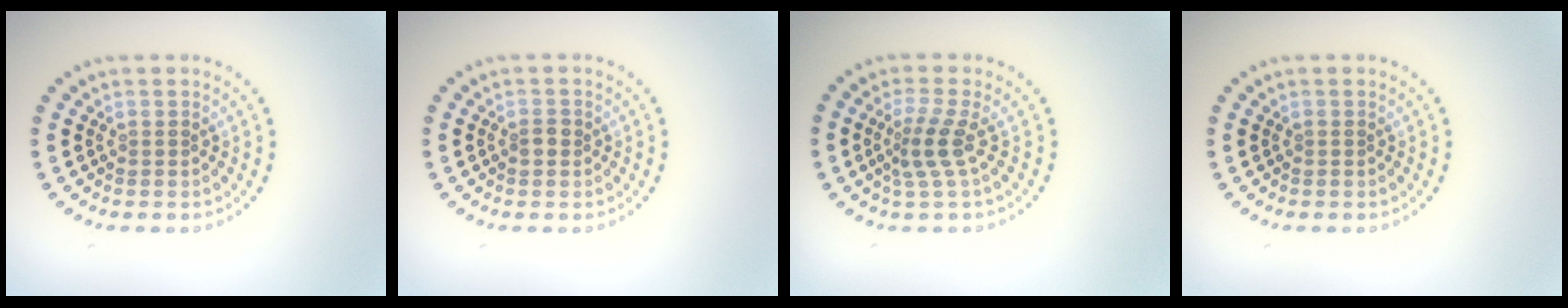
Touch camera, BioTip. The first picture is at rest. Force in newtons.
{"total": 1.1, "press": 1.1, "slide": 0.1}
{"total": 2.6, "press": 1.7, "slide": 1.9}
{"total": 0.0}